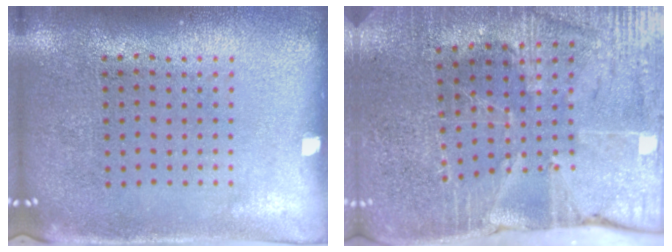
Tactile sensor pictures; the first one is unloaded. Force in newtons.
{"total": 3.5, "press": 3.4, "slide": 0.7}